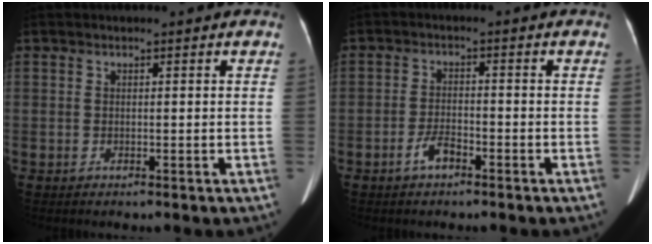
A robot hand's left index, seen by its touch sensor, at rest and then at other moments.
{"total": 2.9, "force": [-1.9, 1.0, 1.9], "torque": [-0.040, 0.002, -0.038]}